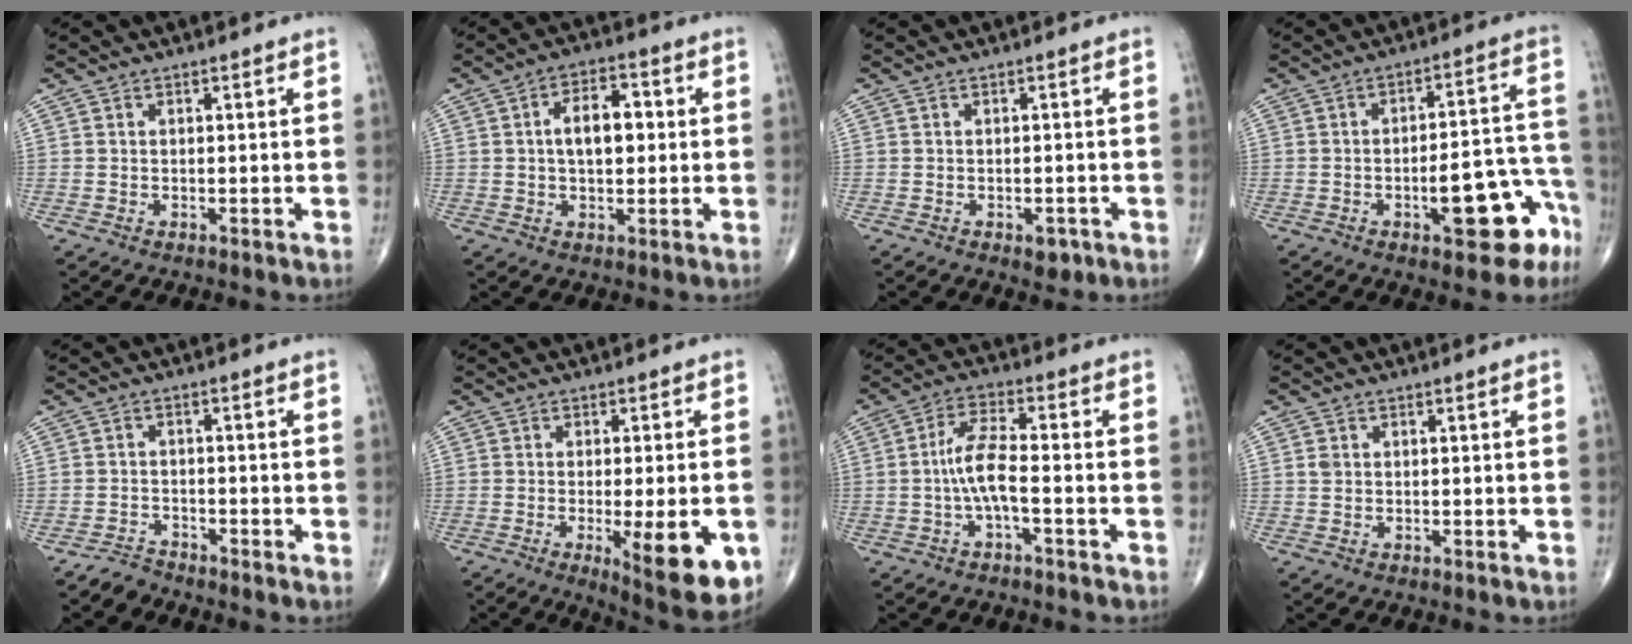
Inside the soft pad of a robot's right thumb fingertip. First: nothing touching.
{"total": 8.1, "force": [0.8, 4.5, 6.7], "torque": [-0.096, 0.015, 0.009]}
{"total": 2.3, "force": [-1.1, 1.4, 1.5], "torque": [-0.008, 0.002, -0.010]}
{"total": 13.9, "force": [-6.4, 5.1, 11.3], "torque": [-0.110, 0.056, -0.078]}
{"total": 2.4, "force": [-2.3, 0.5, -0.5], "torque": [0.015, -0.001, -0.046]}
{"total": 13.6, "force": [-4.0, 3.8, 12.5], "torque": [-0.148, -0.013, -0.042]}
{"total": 6.8, "force": [-1.5, 1.7, 6.4], "torque": [-0.138, 0.025, -0.033]}
{"total": 1.3, "force": [0.3, 1.0, 0.7], "torque": [-0.012, 0.002, 0.008]}